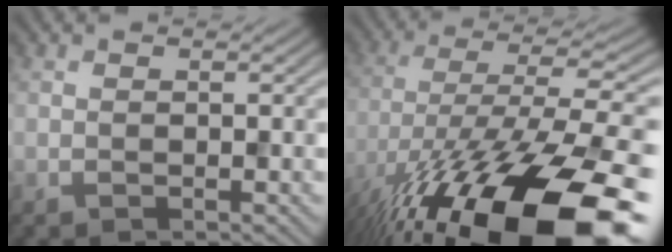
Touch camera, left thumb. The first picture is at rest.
{"total": 19.6, "force": [-11.2, 7.8, 14.0], "torque": [-0.263, -0.039, -0.164]}